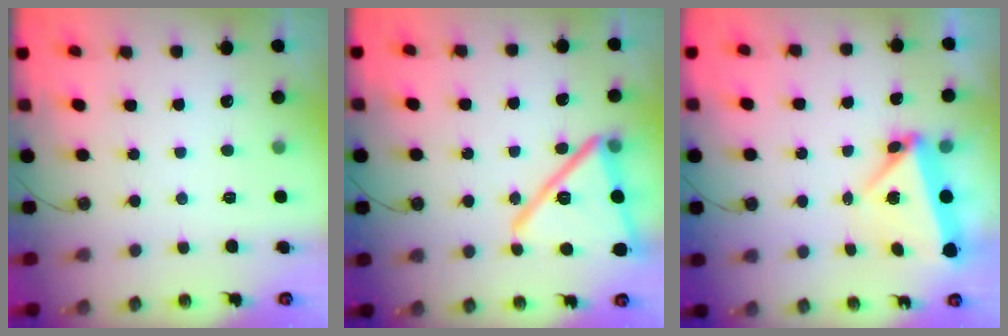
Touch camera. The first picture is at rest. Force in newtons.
{"total": 20.6, "press": 20.5, "slide": 1.4}
{"total": 5.8, "press": 5.7, "slide": 1.3}